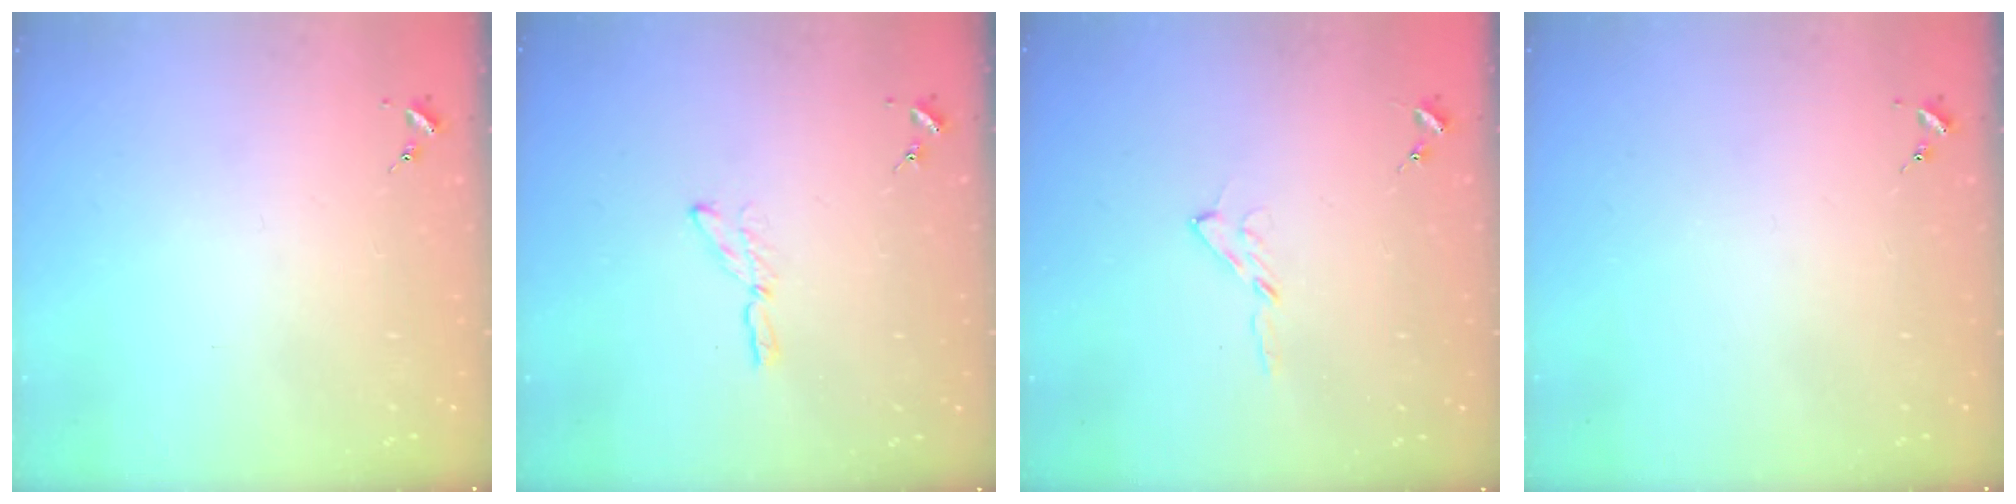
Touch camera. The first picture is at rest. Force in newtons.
{"total": 4.5, "press": 4.5, "slide": 0.3}
{"total": 4.7, "press": 4.7, "slide": 0.6}
{"total": 0.0}